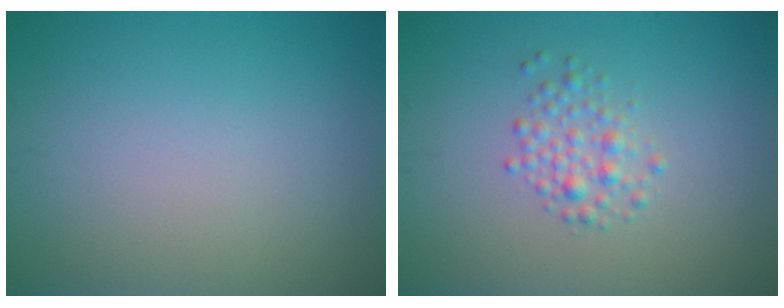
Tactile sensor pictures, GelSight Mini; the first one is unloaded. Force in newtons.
{"total": 2.0, "press": 2.0, "slide": 0.0}